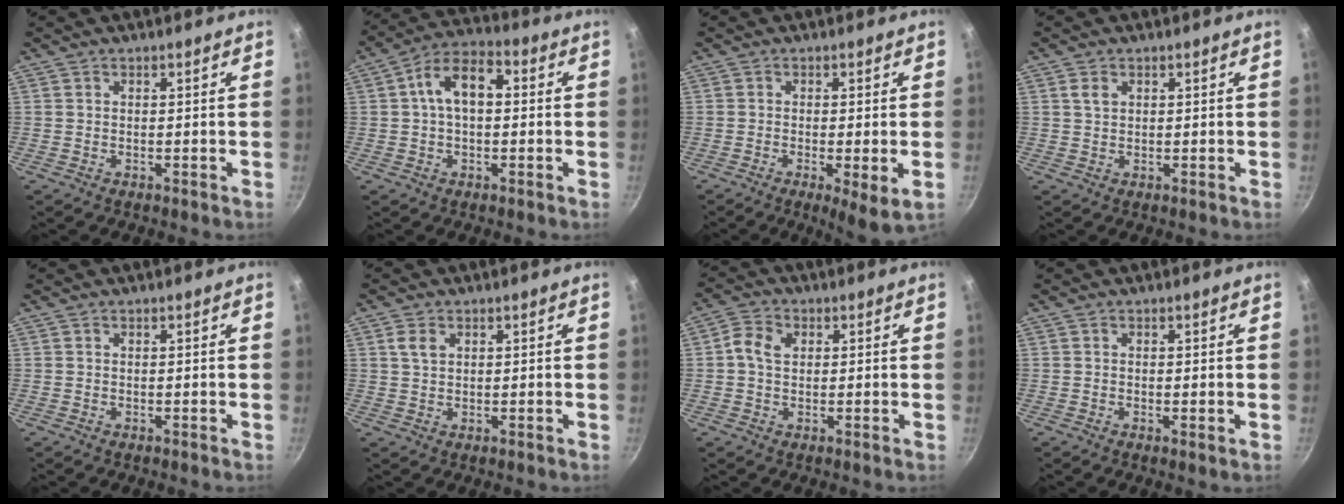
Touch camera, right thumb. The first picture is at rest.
{"total": 9.5, "force": [1.1, 5.5, 7.7], "torque": [-0.132, 0.031, 0.011]}
{"total": 6.3, "force": [-1.9, 1.3, 5.8], "torque": [-0.102, -0.016, -0.032]}
{"total": 1.9, "force": [0.8, 1.3, 1.2], "torque": [-0.020, -0.001, 0.018]}
{"total": 0.0}
{"total": 2.7, "force": [1.1, 1.8, 1.7], "torque": [-0.030, 0.000, 0.025]}
{"total": 4.8, "force": [0.7, 3.6, 3.1], "torque": [-0.054, 0.009, 0.009]}
{"total": 1.1, "force": [-0.2, 0.3, 1.1], "torque": [-0.021, -0.005, -0.006]}